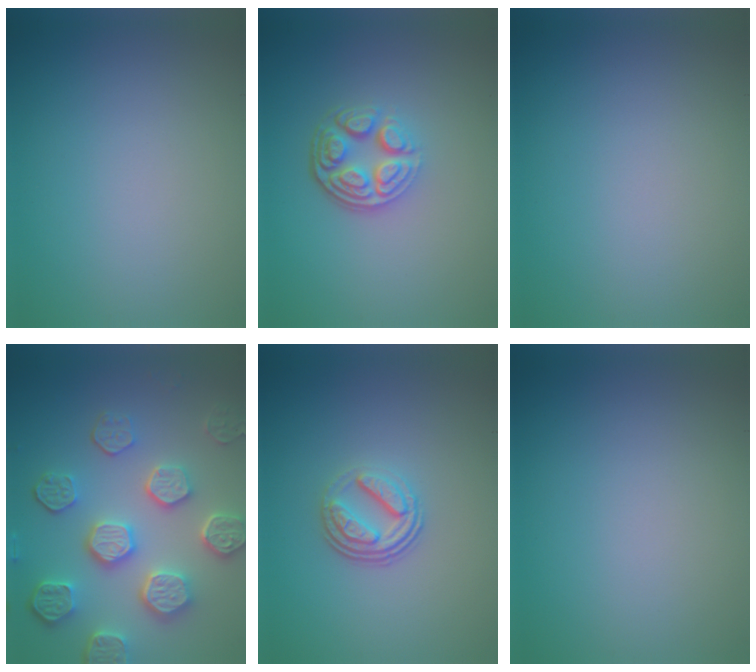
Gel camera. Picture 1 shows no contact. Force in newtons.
{"total": 4.5, "press": 3.3, "slide": 3.0}
{"total": 0.0}
{"total": 6.9, "press": 5.6, "slide": 4.1}
{"total": 3.6, "press": 2.5, "slide": 2.5}
{"total": 0.0}